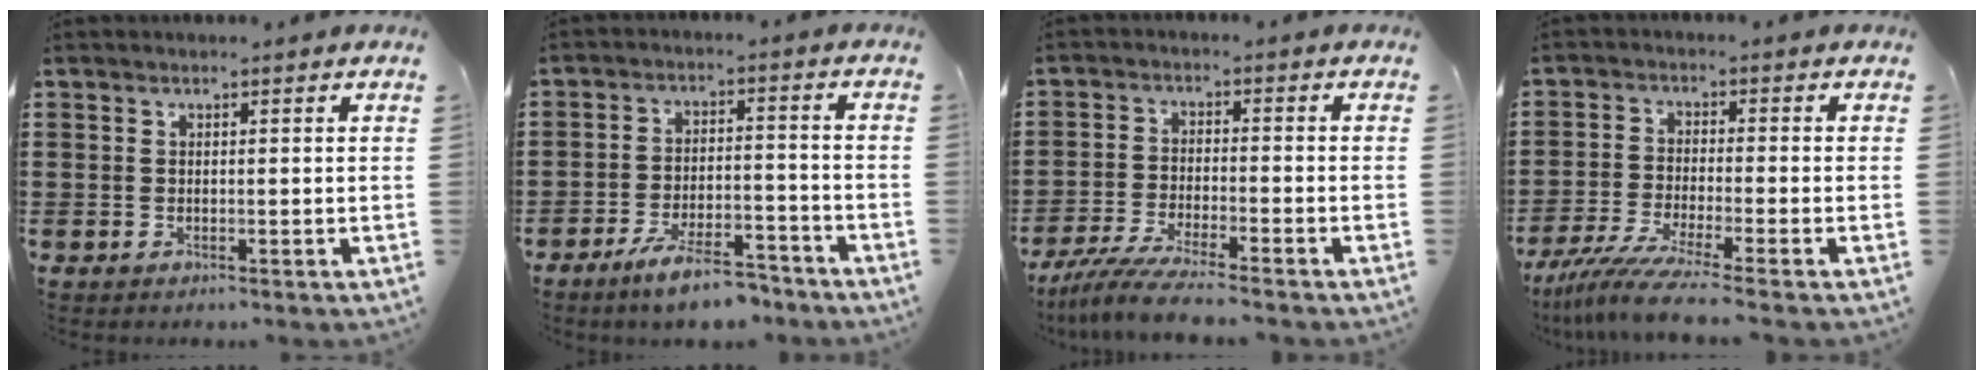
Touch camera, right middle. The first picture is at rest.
{"total": 7.2, "force": [-5.9, 1.2, 3.9], "torque": [-0.078, 0.001, -0.112]}
{"total": 5.9, "force": [-5.4, -0.2, 2.6], "torque": [-0.068, -0.021, -0.108]}
{"total": 6.1, "force": [-4.9, -0.3, 3.6], "torque": [-0.088, -0.023, -0.097]}